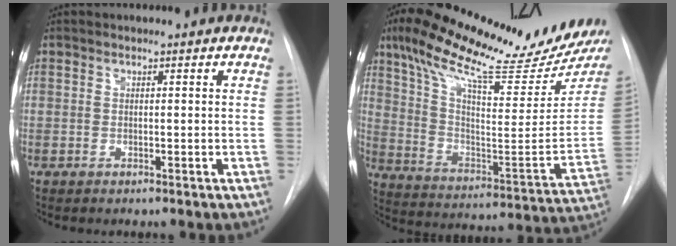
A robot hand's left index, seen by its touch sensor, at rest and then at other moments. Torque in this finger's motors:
{"motor_torque": [0.95, -1.19, 0.28, 0.11]}